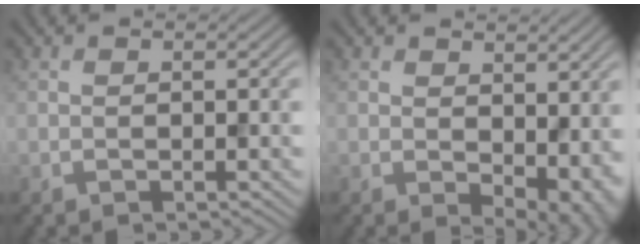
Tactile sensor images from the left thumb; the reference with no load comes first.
{"total": 7.1, "force": [0.5, 4.3, 5.6], "torque": [-0.076, -0.021, 0.020]}